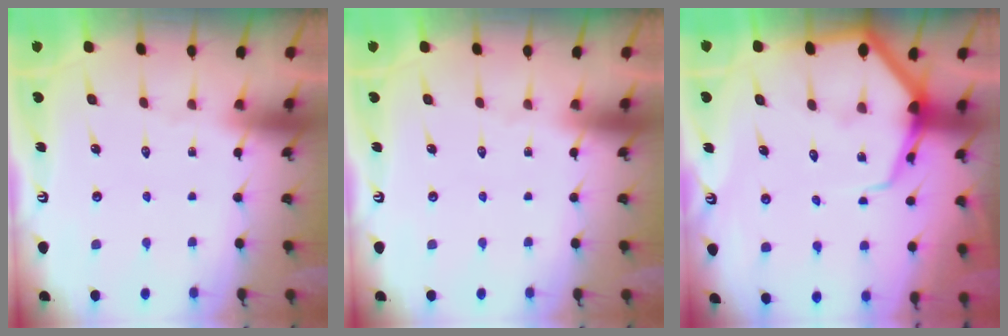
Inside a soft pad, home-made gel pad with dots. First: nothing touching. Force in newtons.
{"total": 0.0}
{"total": 9.5, "press": 9.5, "slide": 1.0}